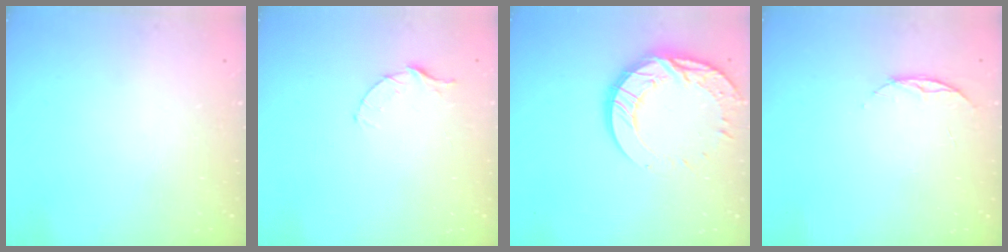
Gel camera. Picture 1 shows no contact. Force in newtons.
{"total": 3.4, "press": 3.4, "slide": 0.4}
{"total": 17.3, "press": 17.2, "slide": 1.9}
{"total": 5.5, "press": 5.5, "slide": 0.6}